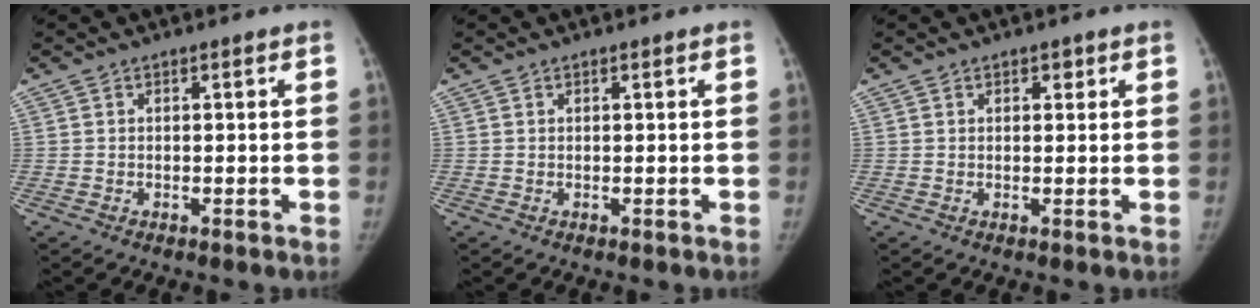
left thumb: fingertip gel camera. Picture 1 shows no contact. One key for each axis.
{"total": 0.0}
{"total": 1.3, "fx": 0.8, "fy": 0.9, "fz": 0.7, "tx": 0.003, "ty": -0.002, "tz": 0.008}